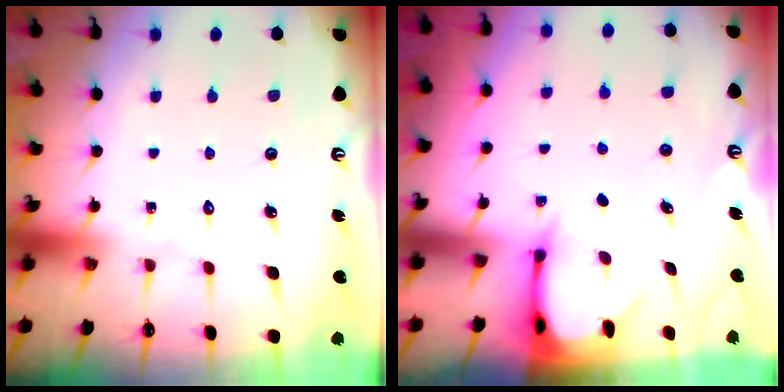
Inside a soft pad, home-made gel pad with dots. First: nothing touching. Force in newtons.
{"total": 2.4, "press": 2.4, "slide": 0.3}